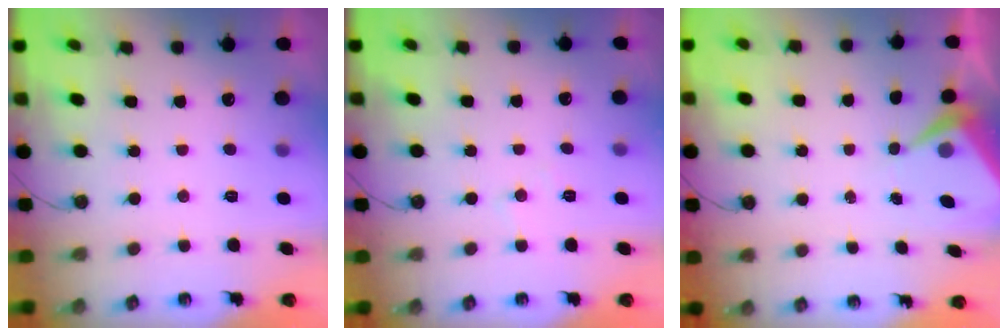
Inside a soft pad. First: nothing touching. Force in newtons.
{"total": 5.4, "press": 5.4, "slide": 0.8}
{"total": 5.3, "press": 5.3, "slide": 0.6}